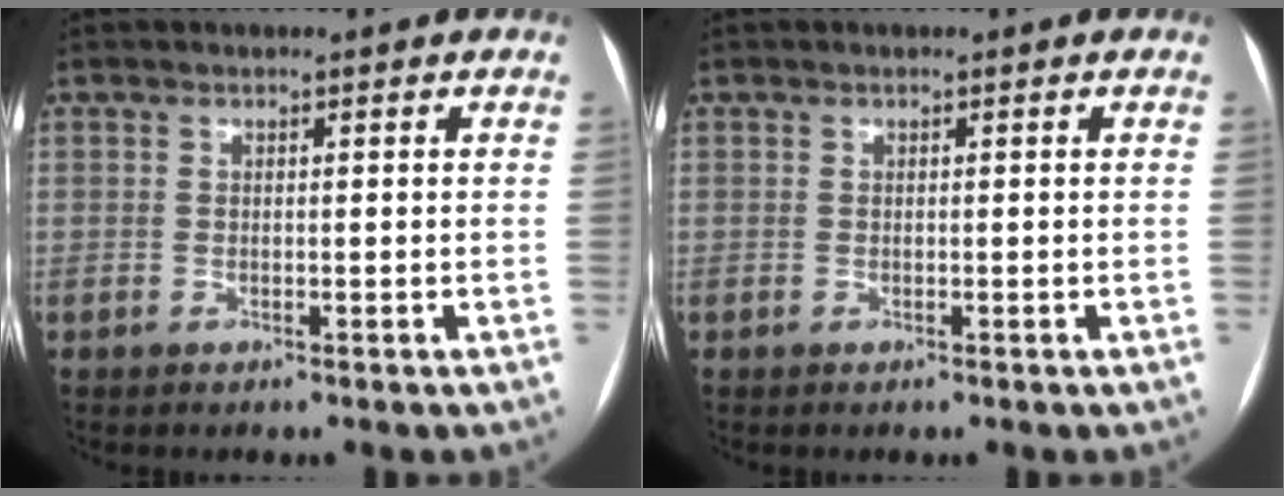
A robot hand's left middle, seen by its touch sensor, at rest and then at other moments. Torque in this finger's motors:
{"motor_torque": [-0.01, -0.01, 0.00, 0.00]}